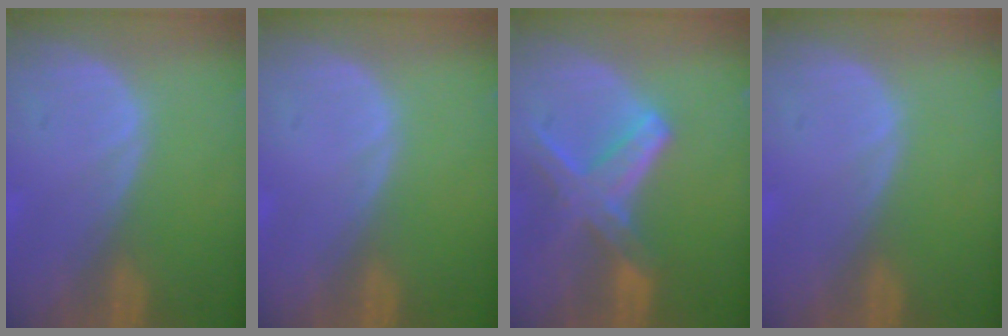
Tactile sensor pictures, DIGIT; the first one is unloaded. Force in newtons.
{"total": 0.0}
{"total": 8.2, "press": 7.3, "slide": 3.9}
{"total": 0.0}